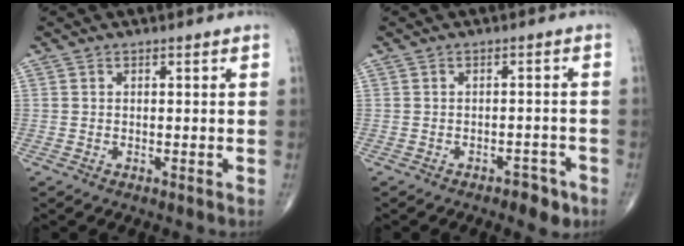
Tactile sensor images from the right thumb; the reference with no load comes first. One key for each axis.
{"total": 3.8, "fx": -2.4, "fy": 1.9, "fz": 2.3, "tx": -0.018, "ty": 0.014, "tz": -0.029}